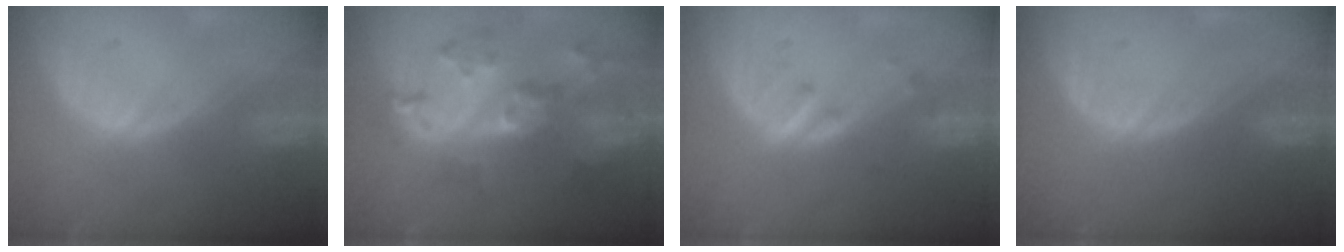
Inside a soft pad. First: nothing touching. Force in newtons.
{"total": 8.7, "press": 7.8, "slide": 3.9}
{"total": 2.8, "press": 2.6, "slide": 1.2}
{"total": 0.0}